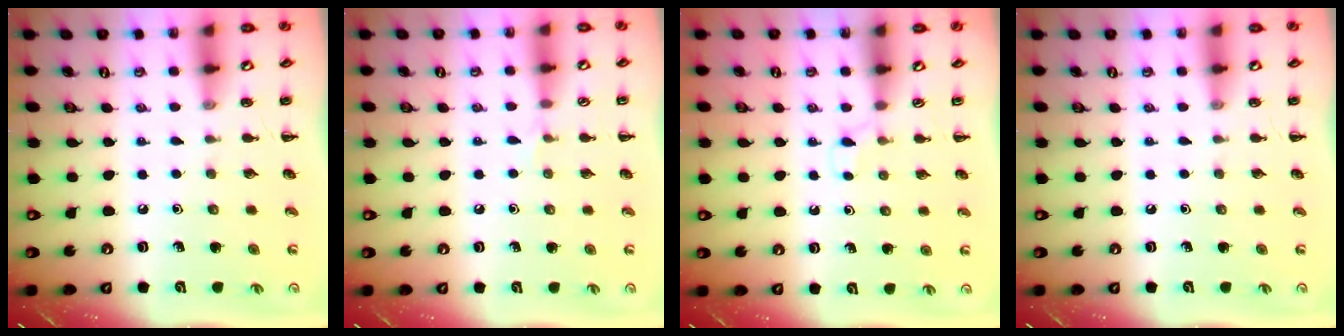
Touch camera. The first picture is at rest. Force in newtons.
{"total": 3.4, "press": 3.2, "slide": 1.3}
{"total": 2.3, "press": 2.2, "slide": 0.8}
{"total": 0.0}